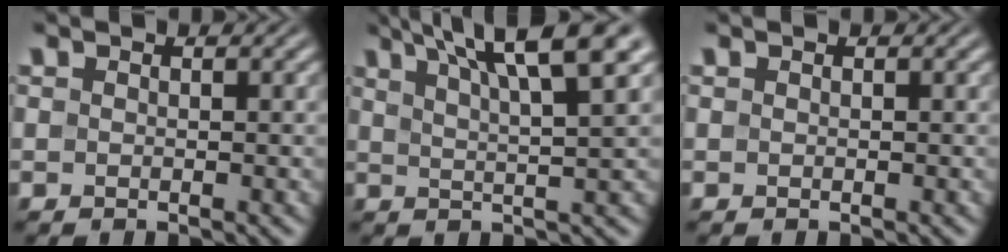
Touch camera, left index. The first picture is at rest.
{"total": 9.1, "force": [5.5, 1.8, 7.1], "torque": [-0.086, 0.026, 0.074]}
{"total": 0.0}